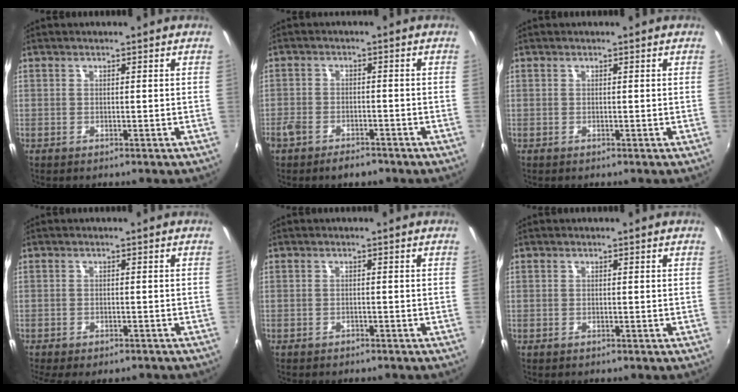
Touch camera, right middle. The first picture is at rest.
{"total": 5.8, "force": [-4.3, 2.7, 2.6], "torque": [-0.070, -0.007, -0.075]}
{"total": 0.0}
{"total": 5.9, "force": [-4.6, 1.9, 3.2], "torque": [-0.075, -0.029, -0.068]}
{"total": 1.5, "force": [-1.4, 0.5, 0.4], "torque": [-0.013, -0.005, -0.019]}
{"total": 0.0}